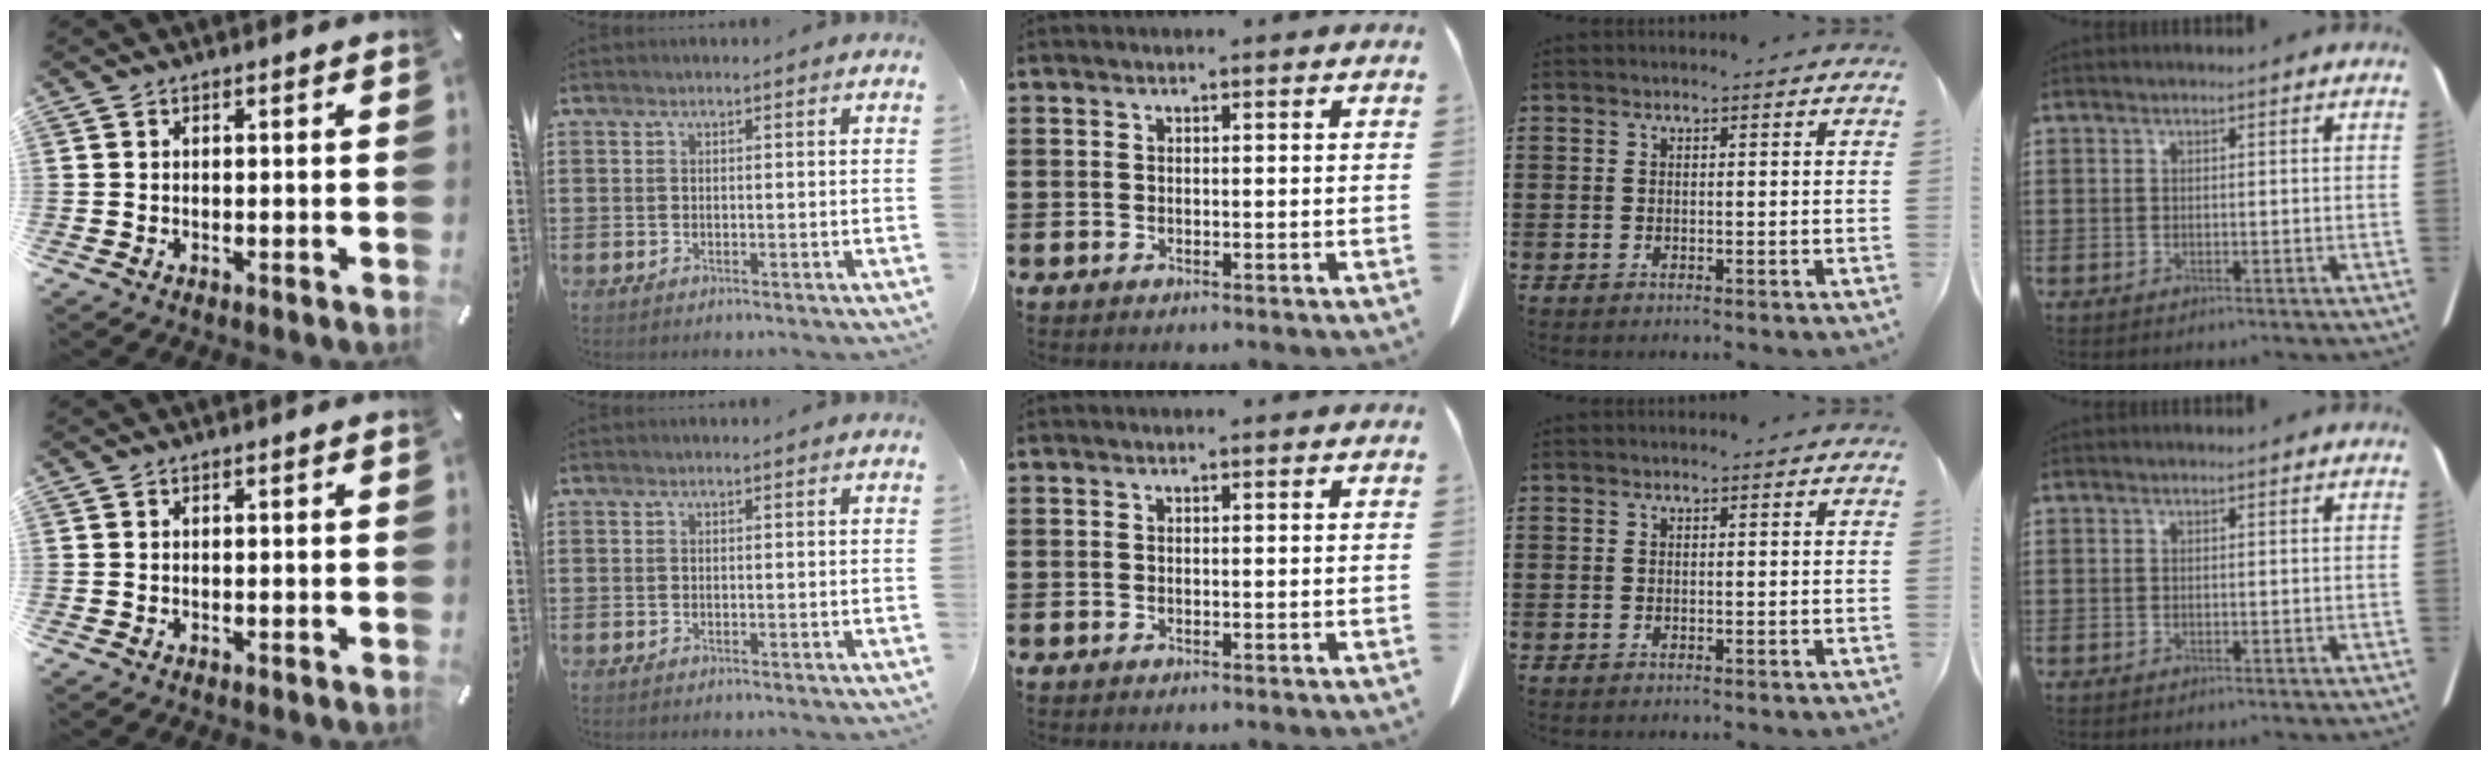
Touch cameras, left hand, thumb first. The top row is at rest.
{}